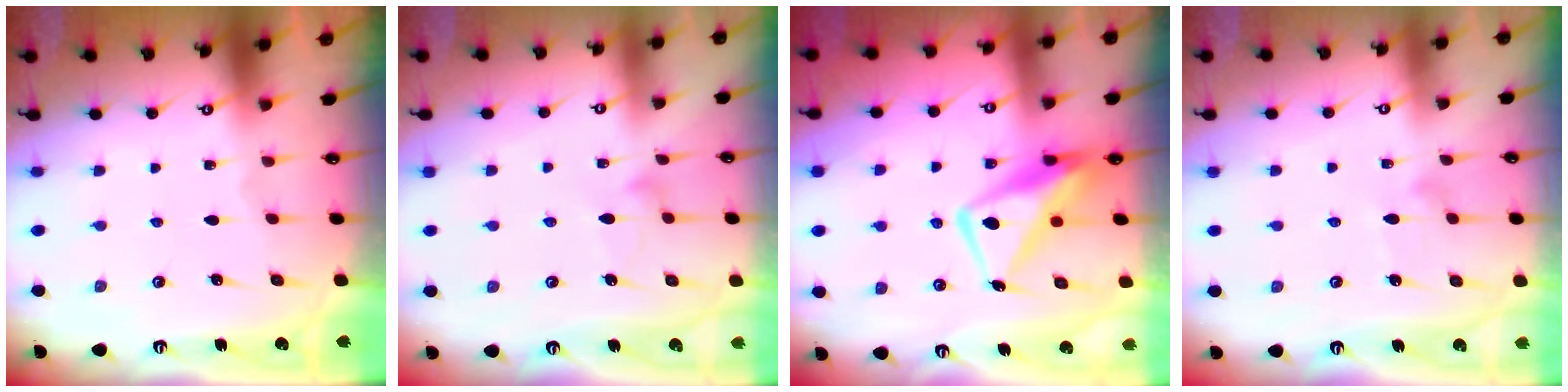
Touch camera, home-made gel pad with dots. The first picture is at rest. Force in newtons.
{"total": 8.7, "press": 8.6, "slide": 0.5}
{"total": 10.7, "press": 10.6, "slide": 1.2}
{"total": 7.4, "press": 7.4, "slide": 0.4}